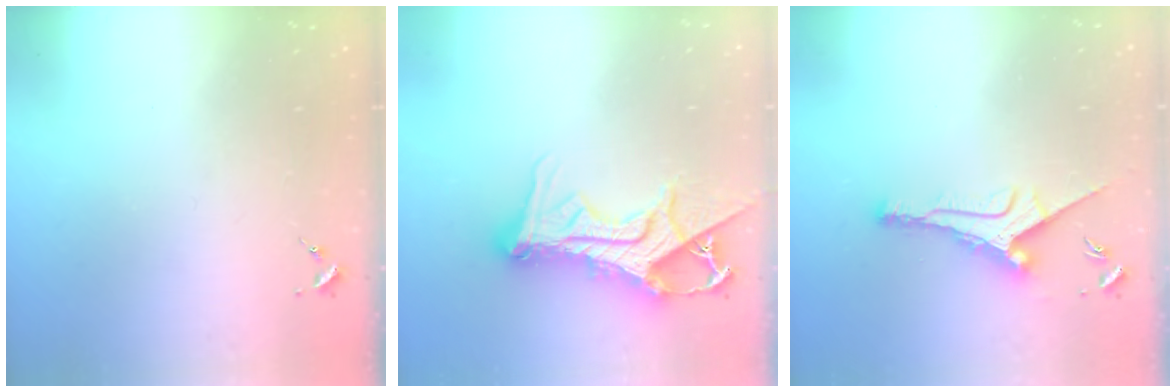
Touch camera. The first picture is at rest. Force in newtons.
{"total": 17.6, "press": 17.5, "slide": 1.6}
{"total": 10.4, "press": 10.4, "slide": 0.2}